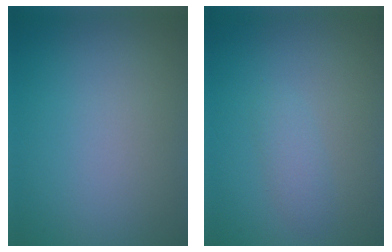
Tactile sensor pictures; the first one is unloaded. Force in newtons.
{"total": 1.4, "press": 1.4, "slide": 0.0}